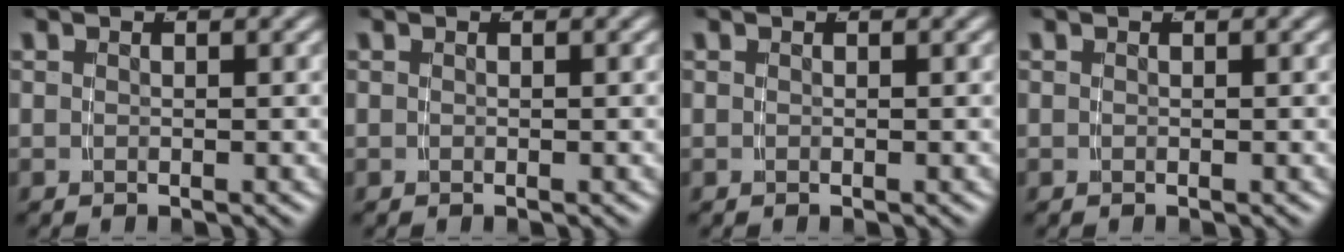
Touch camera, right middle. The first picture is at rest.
{"total": 0.0}
{"total": 0.0}
{"total": 0.0}